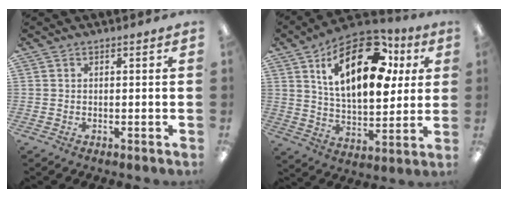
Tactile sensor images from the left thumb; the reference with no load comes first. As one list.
[{"total": 22.9, "force": [10.3, 11.3, 17.0], "torque": [-0.269, -0.030, 0.166]}]